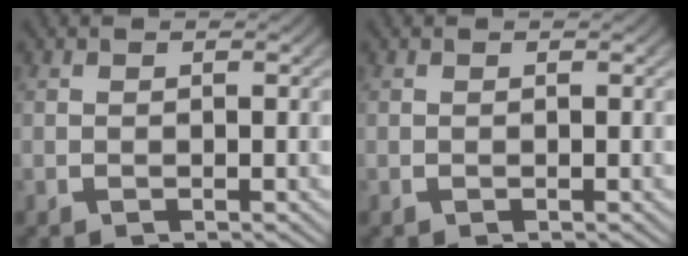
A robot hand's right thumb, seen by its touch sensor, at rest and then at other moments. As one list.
[{"total": 0.0}]